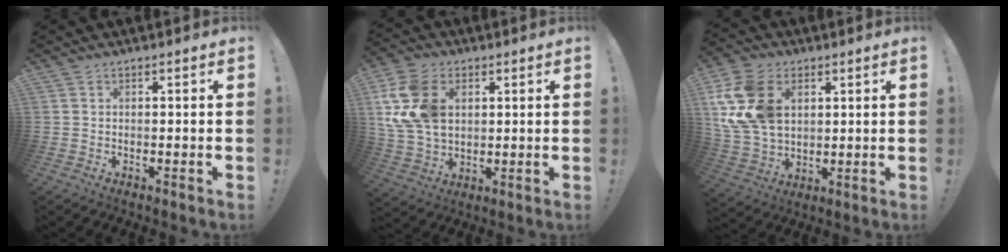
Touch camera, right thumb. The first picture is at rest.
{"total": 16.5, "force": [4.3, 12.1, 10.4], "torque": [-0.200, -0.013, 0.087]}
{"total": 17.9, "force": [5.4, 13.0, 11.0], "torque": [-0.207, -0.019, 0.105]}